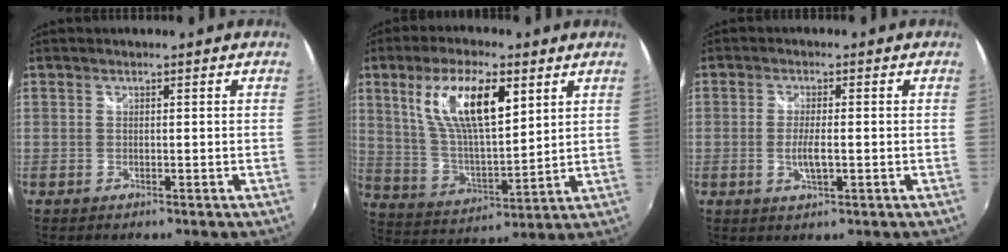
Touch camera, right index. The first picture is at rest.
{"total": 15.4, "force": [6.8, 5.3, 12.7], "torque": [-0.234, 0.008, 0.134]}
{"total": 3.8, "force": [-0.8, 0.9, 3.6], "torque": [-0.070, -0.006, -0.014]}